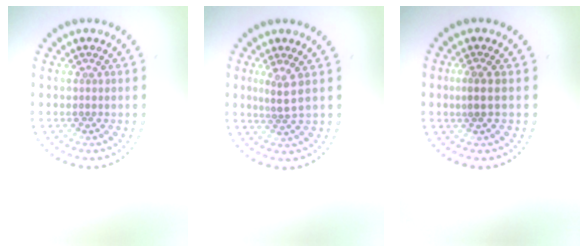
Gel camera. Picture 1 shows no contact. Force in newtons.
{"total": 1.9, "press": 1.2, "slide": 1.4}
{"total": 1.6, "press": 1.4, "slide": 0.8}